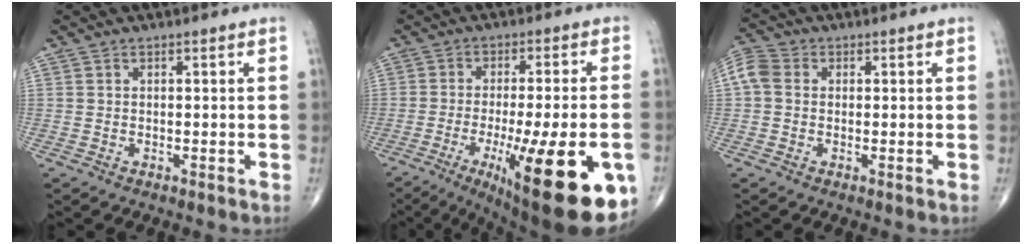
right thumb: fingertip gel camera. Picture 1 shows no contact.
{"total": 25.3, "force": [-9.2, 6.6, 22.6], "torque": [-0.273, -0.010, -0.117]}
{"total": 5.2, "force": [0.5, 4.2, 3.1], "torque": [-0.070, 0.018, 0.002]}